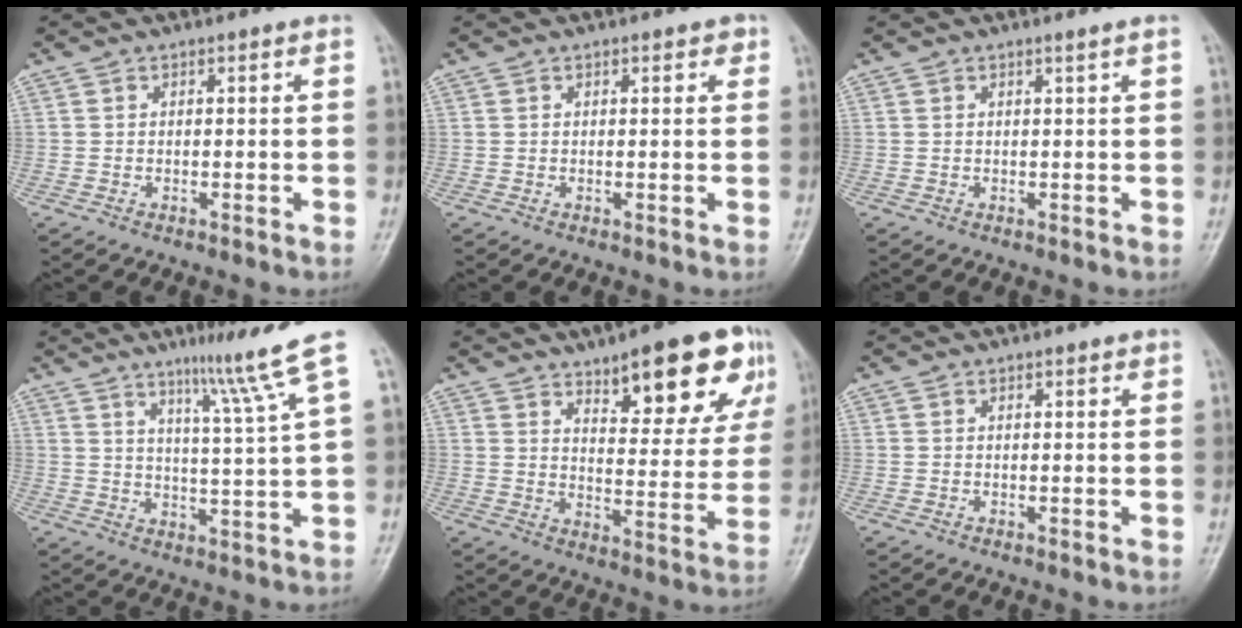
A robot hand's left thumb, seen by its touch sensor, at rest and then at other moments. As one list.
[{"total": 1.4, "force": [0.8, 0.8, 0.9], "torque": [0.000, 0.001, 0.008]}, {"total": 0.8, "force": [0.4, -0.3, 0.5], "torque": [-0.019, -0.008, 0.012]}, {"total": 9.6, "force": [6.0, -1.5, 7.3], "torque": [-0.107, -0.042, 0.094]}, {"total": 17.3, "force": [10.0, 5.9, 12.8], "torque": [-0.126, -0.043, 0.143]}, {"total": 0.7, "force": [0.5, 0.3, 0.4], "torque": [-0.002, 0.001, 0.006]}]